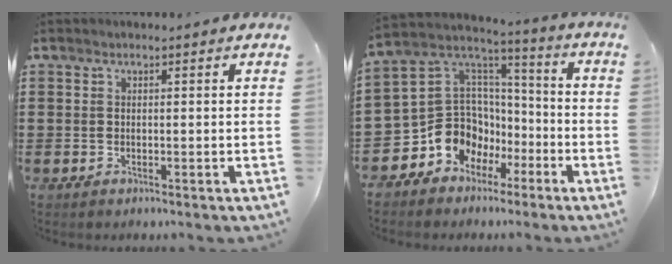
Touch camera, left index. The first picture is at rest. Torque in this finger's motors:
{"motor_torque": [1.17, 0.97, 0.46, 0.08]}